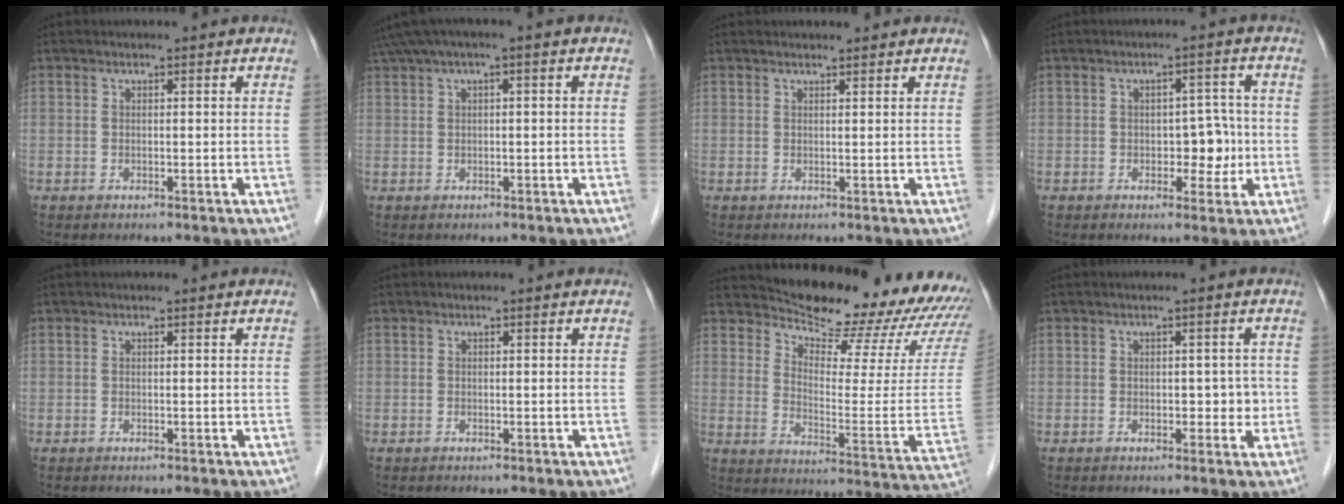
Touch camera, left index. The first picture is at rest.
{"total": 3.7, "force": [1.5, 0.4, 3.3], "torque": [-0.072, 0.031, 0.031]}
{"total": 2.0, "force": [1.9, 0.2, 0.4], "torque": [-0.010, 0.012, 0.027]}
{"total": 4.3, "force": [-0.8, 2.7, 3.3], "torque": [-0.038, 0.015, -0.008]}
{"total": 0.0}
{"total": 0.0}
{"total": 21.0, "force": [20.2, 2.7, 5.3], "torque": [-0.081, -0.099, 0.250]}
{"total": 2.4, "force": [-0.2, 1.5, 1.8], "torque": [-0.016, 0.006, -0.001]}